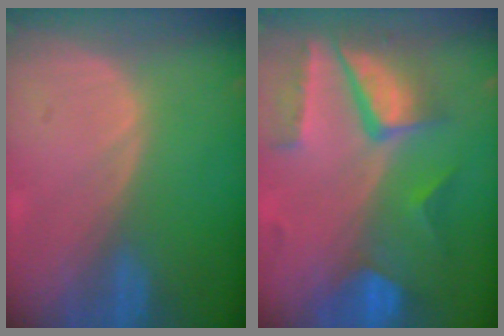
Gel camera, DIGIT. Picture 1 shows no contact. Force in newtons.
{"total": 10.4, "press": 8.7, "slide": 5.7}